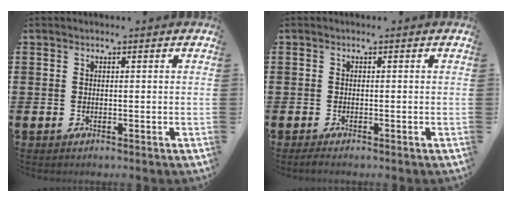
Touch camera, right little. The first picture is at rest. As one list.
[{"total": 0.6, "force": [-0.4, 0.1, 0.5], "torque": [-0.008, -0.001, -0.008]}]